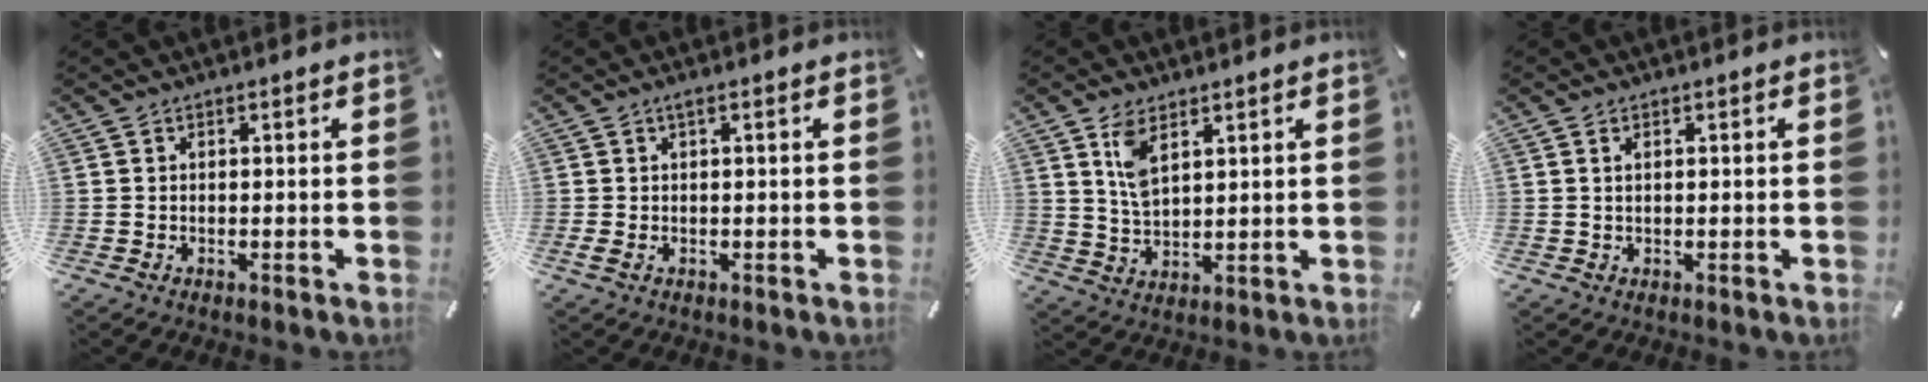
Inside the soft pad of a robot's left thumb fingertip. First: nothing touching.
{"total": 2.1, "force": [0.1, 0.4, 2.0], "torque": [-0.036, 0.001, 0.000]}
{"total": 6.7, "force": [3.8, 3.5, 4.4], "torque": [-0.095, -0.007, 0.067]}
{"total": 1.2, "force": [0.3, 0.6, 1.0], "torque": [-0.021, 0.002, 0.005]}